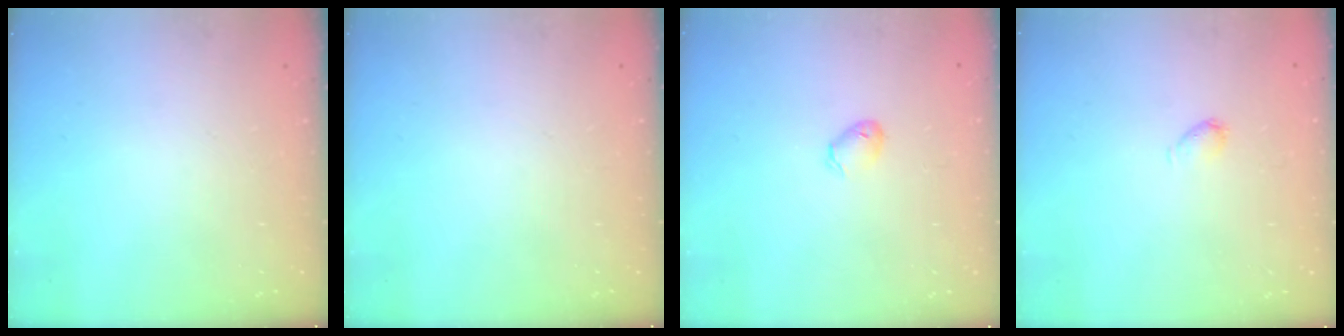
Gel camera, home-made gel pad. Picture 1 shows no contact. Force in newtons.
{"total": 0.0}
{"total": 4.8, "press": 4.6, "slide": 1.2}
{"total": 3.1, "press": 3.1, "slide": 0.6}